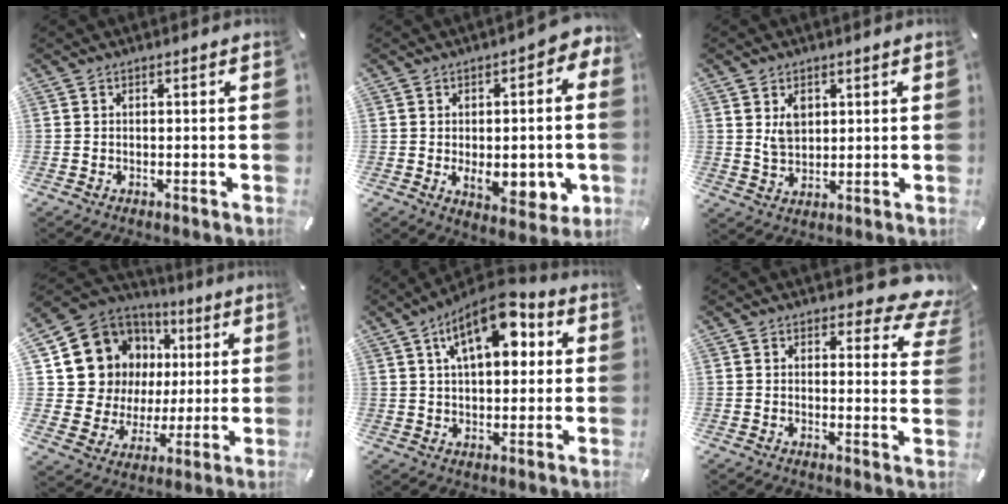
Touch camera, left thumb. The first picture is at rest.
{"total": 12.1, "force": [-2.8, 7.5, 9.0], "torque": [-0.112, 0.005, -0.044]}
{"total": 5.0, "force": [1.9, 4.0, 2.3], "torque": [-0.037, 0.001, 0.034]}
{"total": 14.1, "force": [4.3, 13.0, 3.2], "torque": [-0.049, -0.043, 0.105]}
{"total": 14.3, "force": [5.9, 7.5, 10.6], "torque": [-0.153, -0.014, 0.097]}
{"total": 7.0, "force": [4.9, 3.2, 3.9], "torque": [-0.034, -0.037, 0.080]}